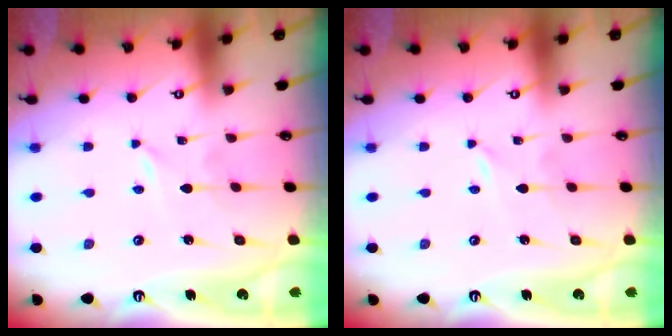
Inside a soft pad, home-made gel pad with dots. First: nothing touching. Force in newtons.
{"total": 0.0}